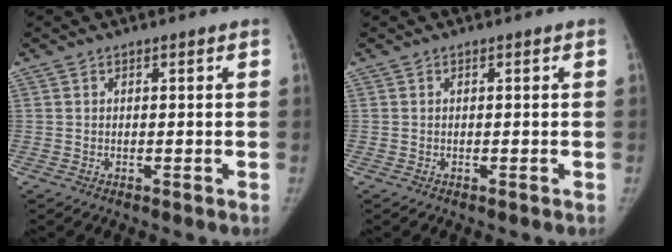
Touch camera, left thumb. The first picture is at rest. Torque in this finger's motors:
{"motor_torque": [-0.02, -0.01, 0.16, 0.12, -0.01]}